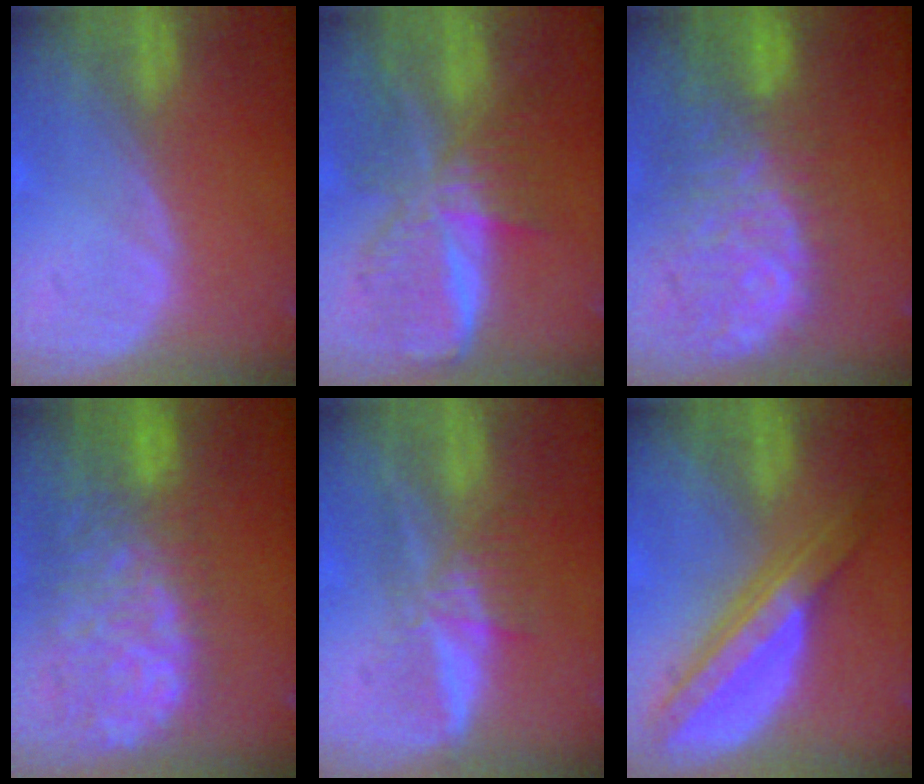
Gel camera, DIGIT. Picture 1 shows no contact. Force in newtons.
{"total": 9.1, "press": 9.1, "slide": 0.6}
{"total": 11.5, "press": 9.8, "slide": 5.9}
{"total": 12.5, "press": 10.2, "slide": 7.1}
{"total": 5.9, "press": 5.5, "slide": 1.9}
{"total": 8.3, "press": 8.3, "slide": 0.6}